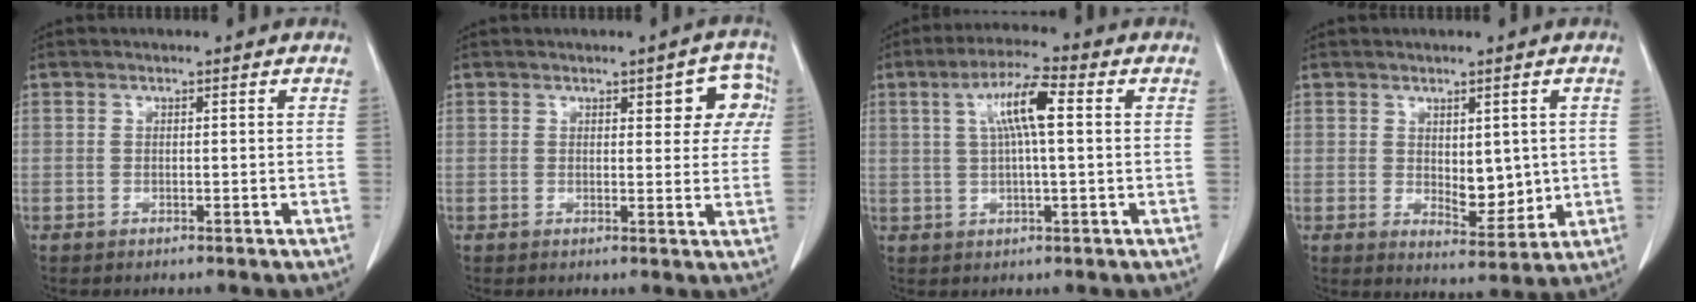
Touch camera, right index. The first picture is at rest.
{"total": 5.9, "force": [2.3, 2.4, 4.9], "torque": [-0.040, 0.014, 0.022]}
{"total": 7.9, "force": [1.9, 0.8, 7.6], "torque": [-0.144, 0.015, 0.031]}
{"total": 5.8, "force": [0.4, 2.8, 5.0], "torque": [-0.071, -0.011, 0.018]}